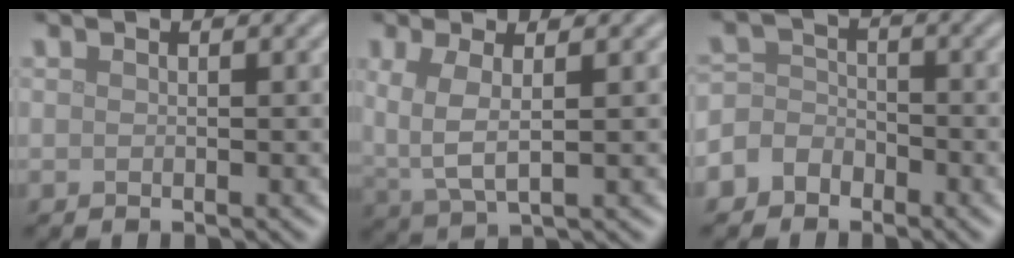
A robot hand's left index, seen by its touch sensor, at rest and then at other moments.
{"total": 3.7, "force": [0.8, 1.4, 3.4], "torque": [-0.082, -0.004, 0.014]}
{"total": 3.8, "force": [-2.1, 3.1, 0.8], "torque": [0.010, 0.007, -0.058]}